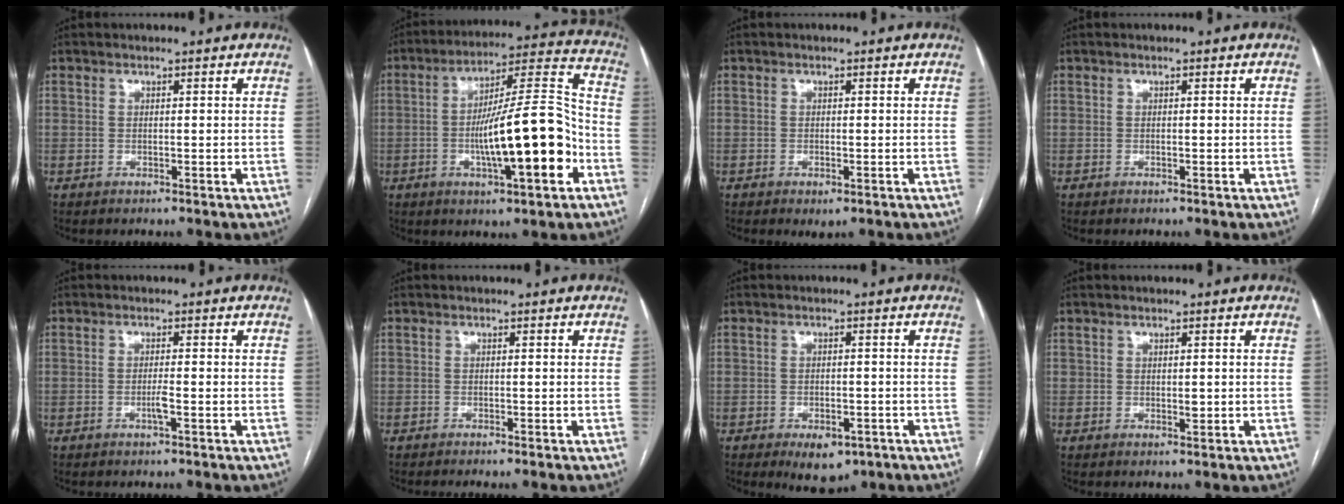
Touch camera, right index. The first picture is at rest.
{"total": 17.4, "force": [-4.7, 2.4, 16.5], "torque": [-0.266, 0.017, -0.069]}
{"total": 1.6, "force": [-0.9, 0.6, 1.2], "torque": [-0.014, -0.003, -0.007]}
{"total": 0.0}
{"total": 1.7, "force": [-0.8, -0.2, 1.5], "torque": [-0.032, -0.002, -0.015]}
{"total": 2.1, "force": [-1.8, -0.3, 1.0], "torque": [-0.008, 0.001, -0.024]}
{"total": 5.5, "force": [-3.3, 2.8, 3.5], "torque": [-0.046, -0.002, -0.040]}
{"total": 1.0, "force": [0.0, 0.6, 0.9], "torque": [-0.012, -0.002, 0.001]}